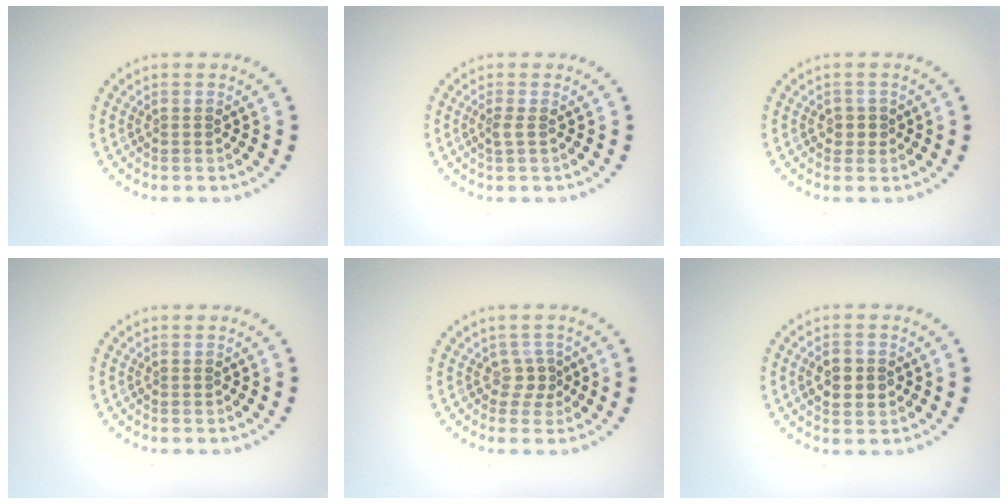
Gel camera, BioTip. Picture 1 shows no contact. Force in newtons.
{"total": 0.9, "press": 0.7, "slide": 0.7}
{"total": 1.3, "press": 1.1, "slide": 0.7}
{"total": 0.0}
{"total": 1.5, "press": 1.0, "slide": 1.0}
{"total": 2.4, "press": 2.4, "slide": 0.1}